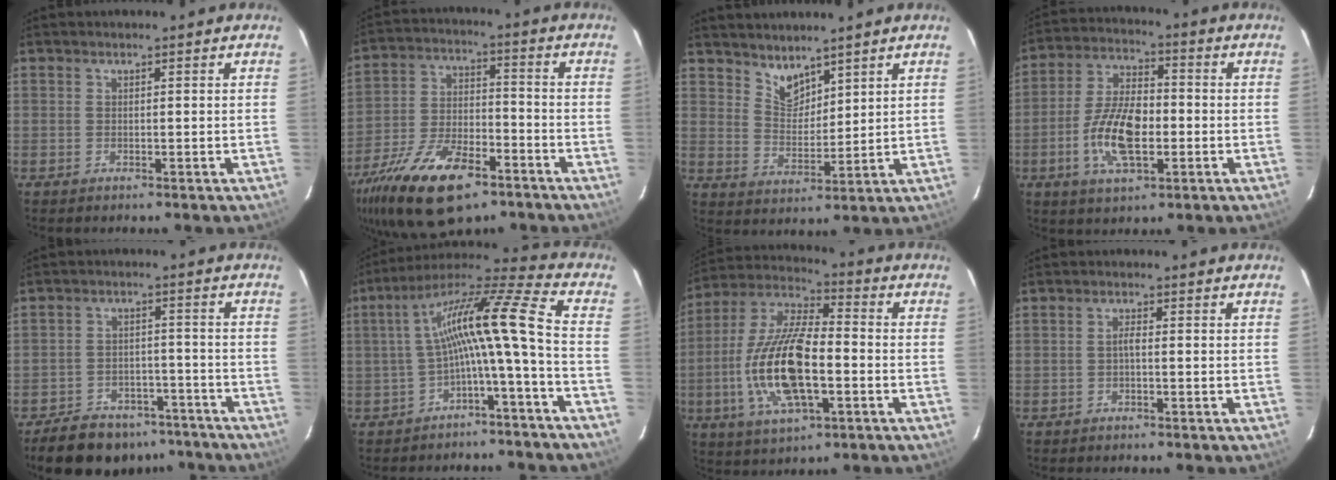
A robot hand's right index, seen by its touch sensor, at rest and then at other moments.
{"total": 19.8, "force": [-12.2, 8.5, 13.0], "torque": [-0.266, -0.032, -0.210]}
{"total": 5.7, "force": [4.8, 2.6, 1.7], "torque": [-0.020, 0.000, 0.094]}
{"total": 12.4, "force": [-3.2, 5.7, 10.6], "torque": [-0.216, 0.004, -0.059]}
{"total": 15.3, "force": [-12.1, 7.8, 5.2], "torque": [-0.123, 0.027, -0.155]}
{"total": 14.0, "force": [-2.9, -0.3, 13.7], "torque": [-0.244, 0.015, -0.056]}
{"total": 18.3, "force": [-4.2, 6.8, 16.5], "torque": [-0.341, -0.005, -0.083]}
{"total": 1.2, "force": [-0.4, 0.2, 1.1], "torque": [-0.022, 0.006, -0.010]}